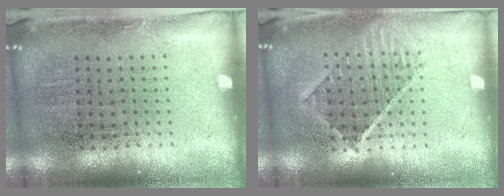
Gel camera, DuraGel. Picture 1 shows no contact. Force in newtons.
{"total": 1.2, "press": 1.1, "slide": 0.4}